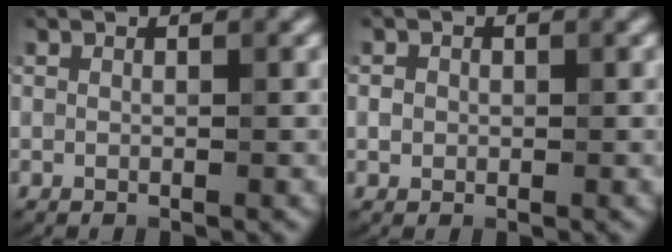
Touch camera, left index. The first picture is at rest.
{"total": 0.8, "force": [-0.4, 0.8, -0.1], "torque": [0.000, -0.005, -0.007]}